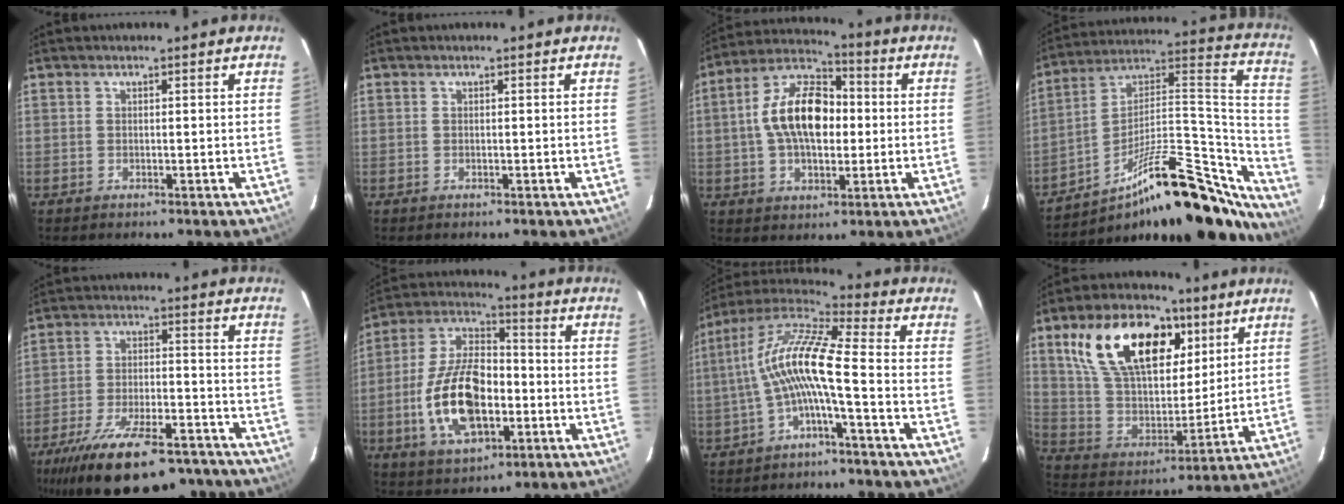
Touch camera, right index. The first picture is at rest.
{"total": 0.0}
{"total": 14.3, "force": [0.3, 8.1, 11.8], "torque": [-0.217, 0.027, -0.001]}
{"total": 30.2, "force": [-22.4, 9.5, 17.9], "torque": [-0.223, 0.045, -0.328]}
{"total": 24.6, "force": [-19.3, 8.6, 12.6], "torque": [-0.237, -0.020, -0.277]}
{"total": 17.7, "force": [-4.4, 9.3, 14.4], "torque": [-0.295, 0.008, -0.072]}
{"total": 11.8, "force": [-2.5, 1.1, 11.4], "torque": [-0.231, 0.017, -0.053]}
{"total": 23.2, "force": [10.9, 12.8, 15.9], "torque": [-0.309, 0.032, 0.203]}